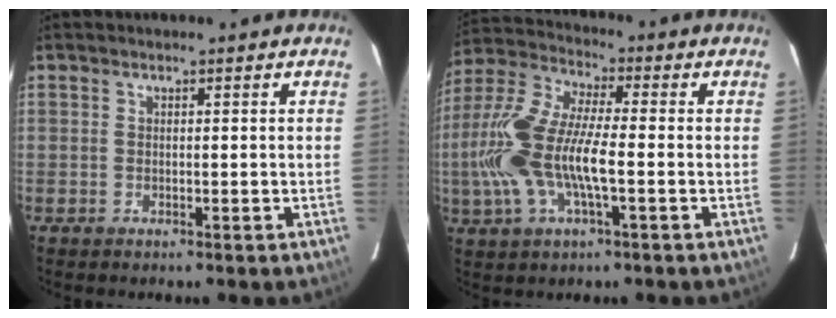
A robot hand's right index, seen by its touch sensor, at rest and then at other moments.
{"total": 16.4, "force": [-2.8, 5.2, 15.3], "torque": [-0.325, 0.002, -0.061]}